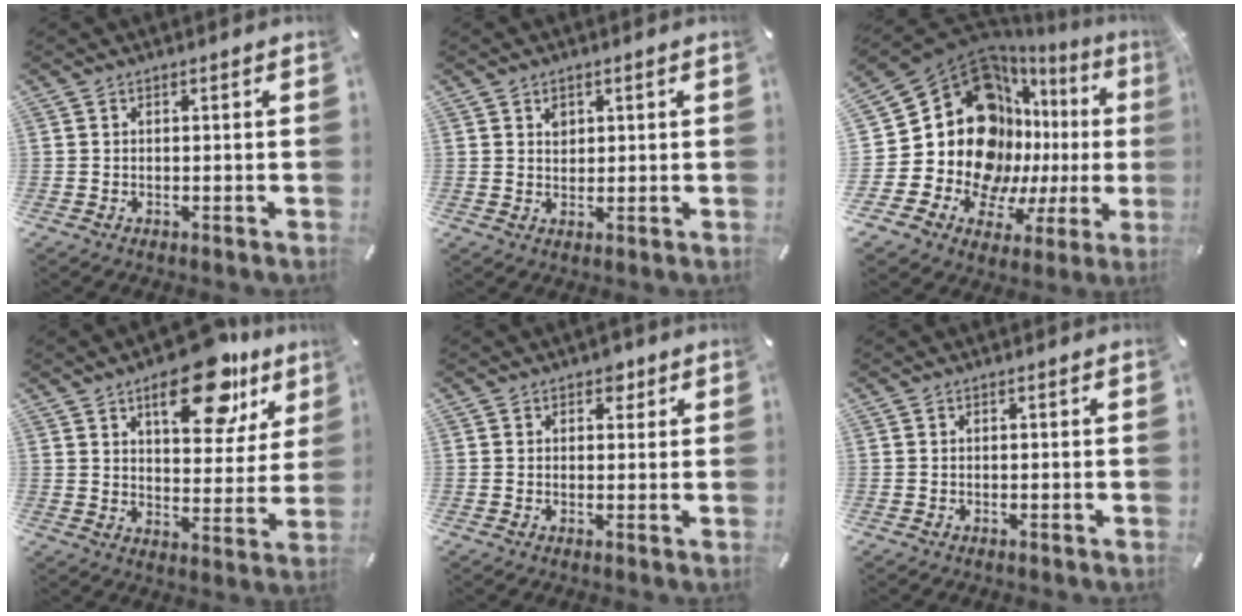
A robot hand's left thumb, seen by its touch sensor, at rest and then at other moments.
{"total": 2.4, "force": [0.9, 2.0, 0.7], "torque": [0.000, -0.004, 0.014]}
{"total": 26.0, "force": [4.1, 19.0, 17.2], "torque": [-0.302, -0.086, 0.107]}
{"total": 18.9, "force": [11.2, 9.0, 12.3], "torque": [-0.160, -0.057, 0.181]}
{"total": 3.0, "force": [1.3, 2.3, 1.3], "torque": [0.003, -0.005, 0.016]}
{"total": 0.0}